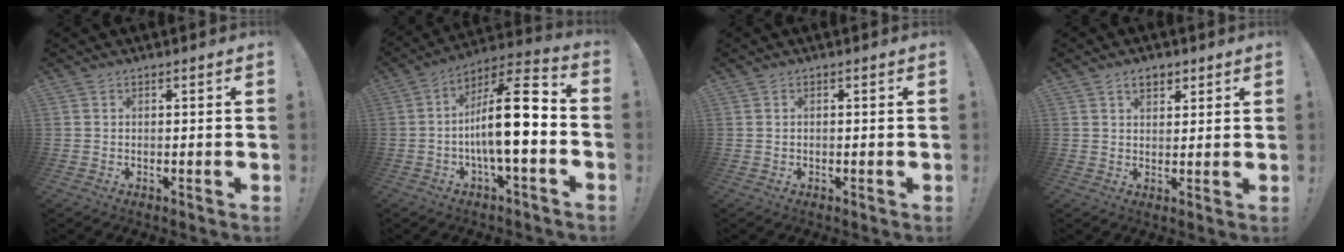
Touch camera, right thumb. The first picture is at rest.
{"total": 19.0, "force": [-2.3, 6.0, 17.9], "torque": [-0.284, 0.014, -0.041]}
{"total": 0.0}
{"total": 4.4, "force": [2.4, 2.8, 2.5], "torque": [-0.031, -0.002, 0.042]}